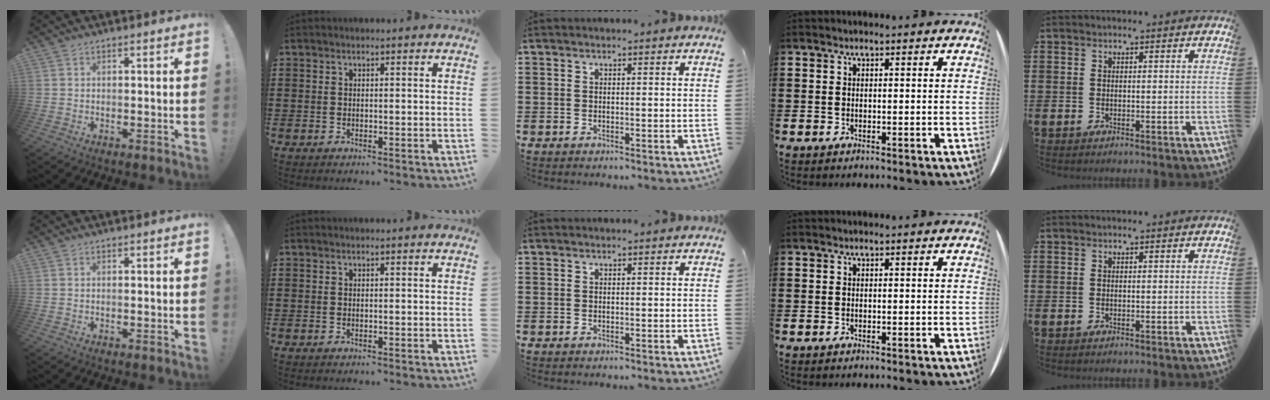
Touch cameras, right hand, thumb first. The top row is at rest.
{}